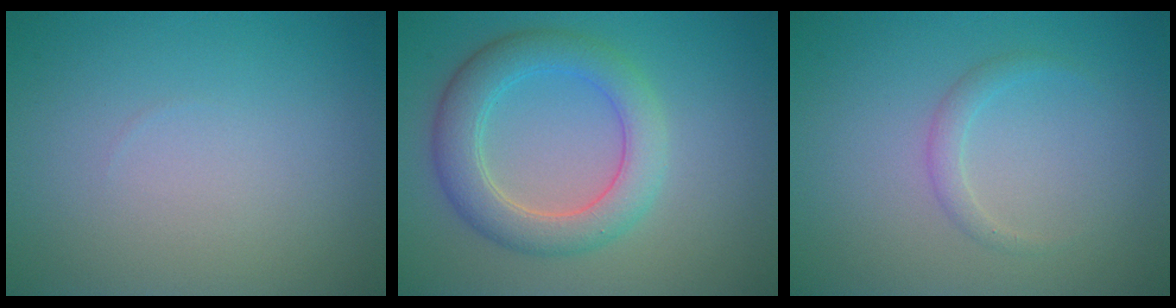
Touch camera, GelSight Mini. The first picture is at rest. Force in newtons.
{"total": 5.1, "press": 5.1, "slide": 0.1}
{"total": 1.2, "press": 1.2, "slide": 0.0}